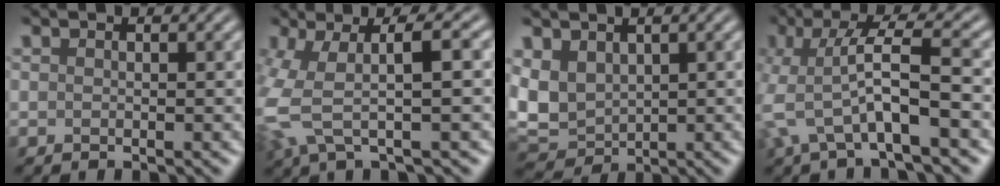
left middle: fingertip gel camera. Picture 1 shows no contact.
{"total": 6.2, "force": [-0.4, 1.6, 5.9], "torque": [-0.141, 0.005, -0.015]}
{"total": 4.8, "force": [0.9, 3.7, 3.0], "torque": [-0.076, -0.005, 0.015]}
{"total": 6.0, "force": [-1.7, 1.2, 5.7], "torque": [-0.119, 0.009, -0.037]}